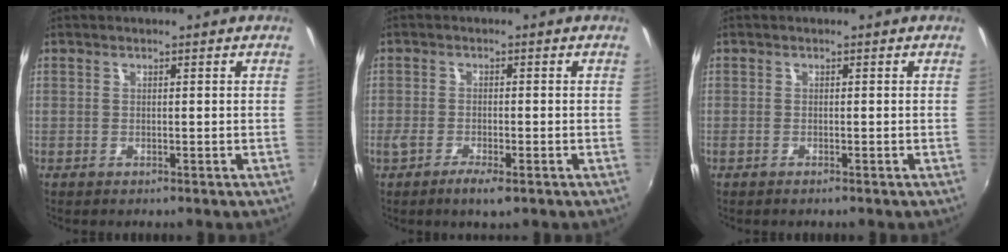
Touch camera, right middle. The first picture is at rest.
{"total": 4.1, "force": [-2.6, 1.0, 3.0], "torque": [-0.070, -0.012, -0.049]}
{"total": 0.7, "force": [-0.6, 0.1, 0.3], "torque": [-0.006, -0.003, -0.013]}